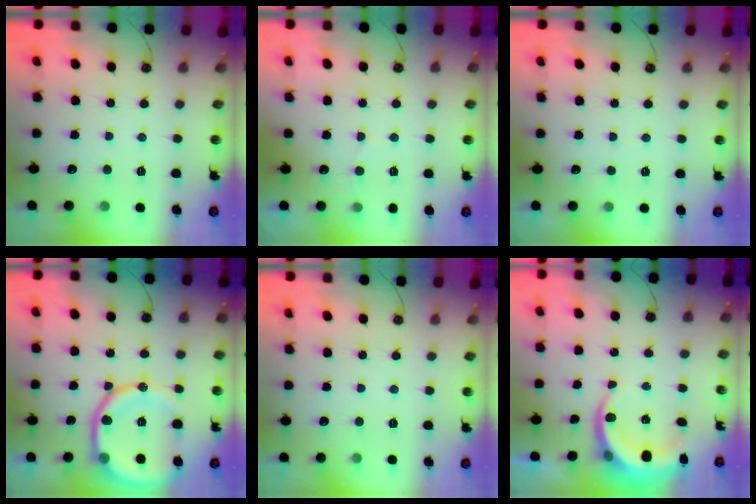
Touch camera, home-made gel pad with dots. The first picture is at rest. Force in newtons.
{"total": 5.4, "press": 5.2, "slide": 1.5}
{"total": 2.8, "press": 2.8, "slide": 0.3}
{"total": 15.5, "press": 15.4, "slide": 2.1}
{"total": 0.0}
{"total": 6.2, "press": 6.1, "slide": 0.6}